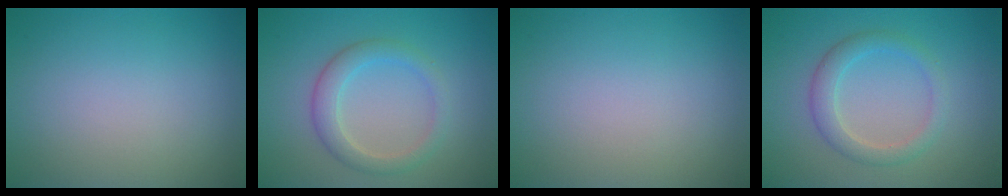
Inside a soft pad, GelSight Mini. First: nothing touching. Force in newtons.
{"total": 2.9, "press": 2.9, "slide": 0.2}
{"total": 0.0}
{"total": 2.8, "press": 2.8, "slide": 0.3}